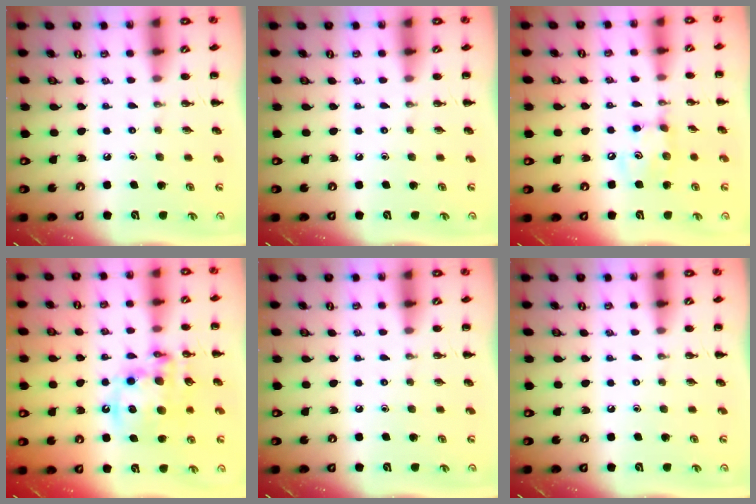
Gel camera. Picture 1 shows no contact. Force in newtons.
{"total": 0.0}
{"total": 7.0, "press": 6.9, "slide": 0.9}
{"total": 14.6, "press": 14.1, "slide": 3.6}
{"total": 0.0}
{"total": 0.0}